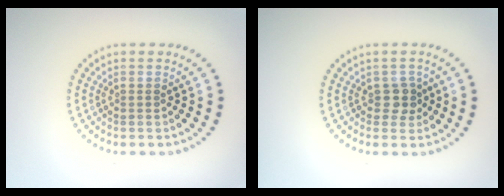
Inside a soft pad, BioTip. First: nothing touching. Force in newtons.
{"total": 1.7, "press": 1.5, "slide": 0.8}